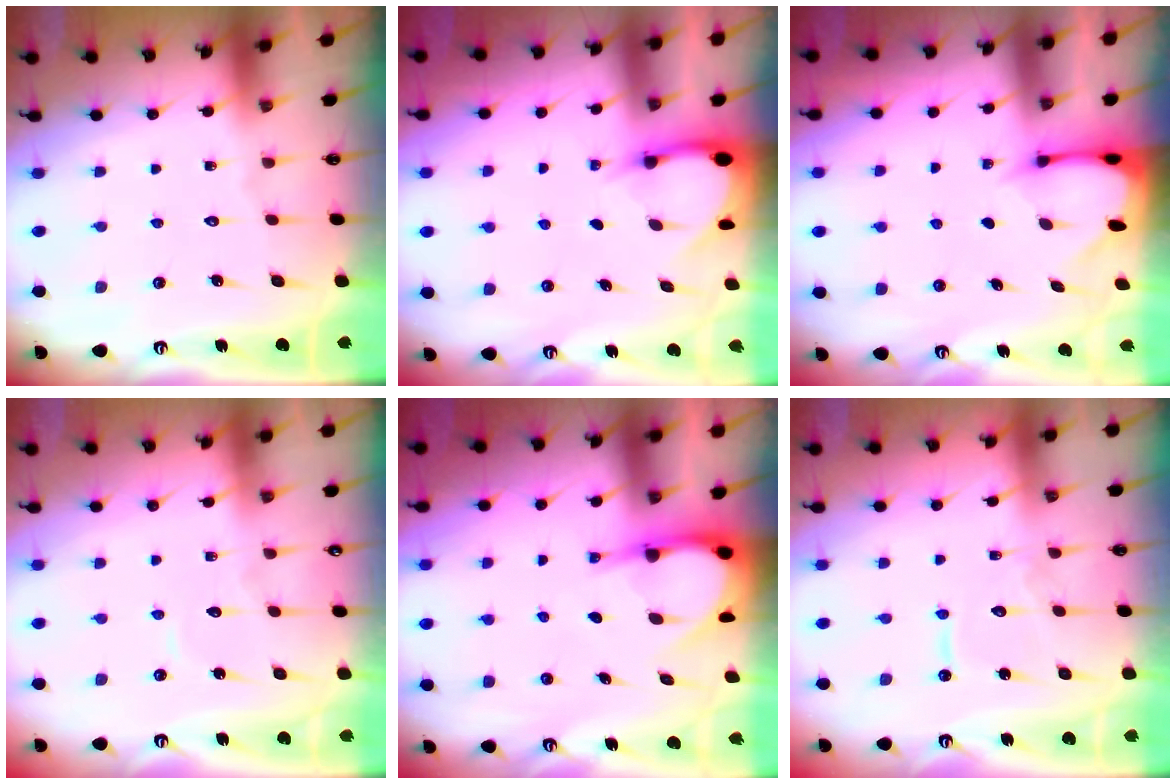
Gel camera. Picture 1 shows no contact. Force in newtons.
{"total": 3.3, "press": 3.3, "slide": 0.2}
{"total": 2.5, "press": 2.5, "slide": 0.3}
{"total": 5.6, "press": 5.6, "slide": 0.3}
{"total": 6.0, "press": 6.0, "slide": 0.6}
{"total": 6.7, "press": 6.7, "slide": 0.5}